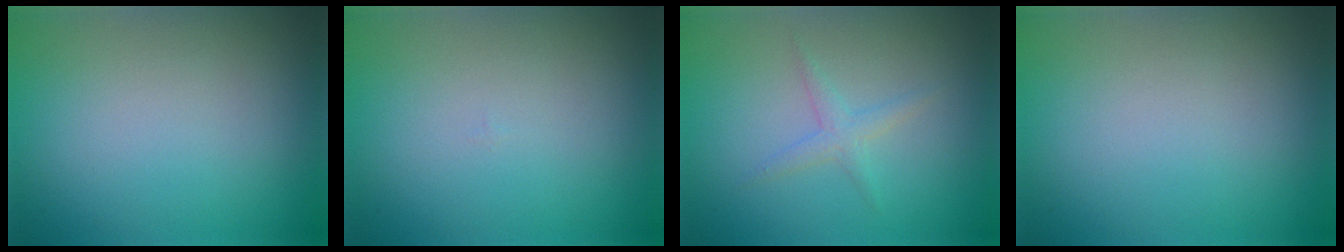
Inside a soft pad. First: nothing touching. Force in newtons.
{"total": 0.0}
{"total": 1.3, "press": 1.3, "slide": 0.0}
{"total": 0.0}